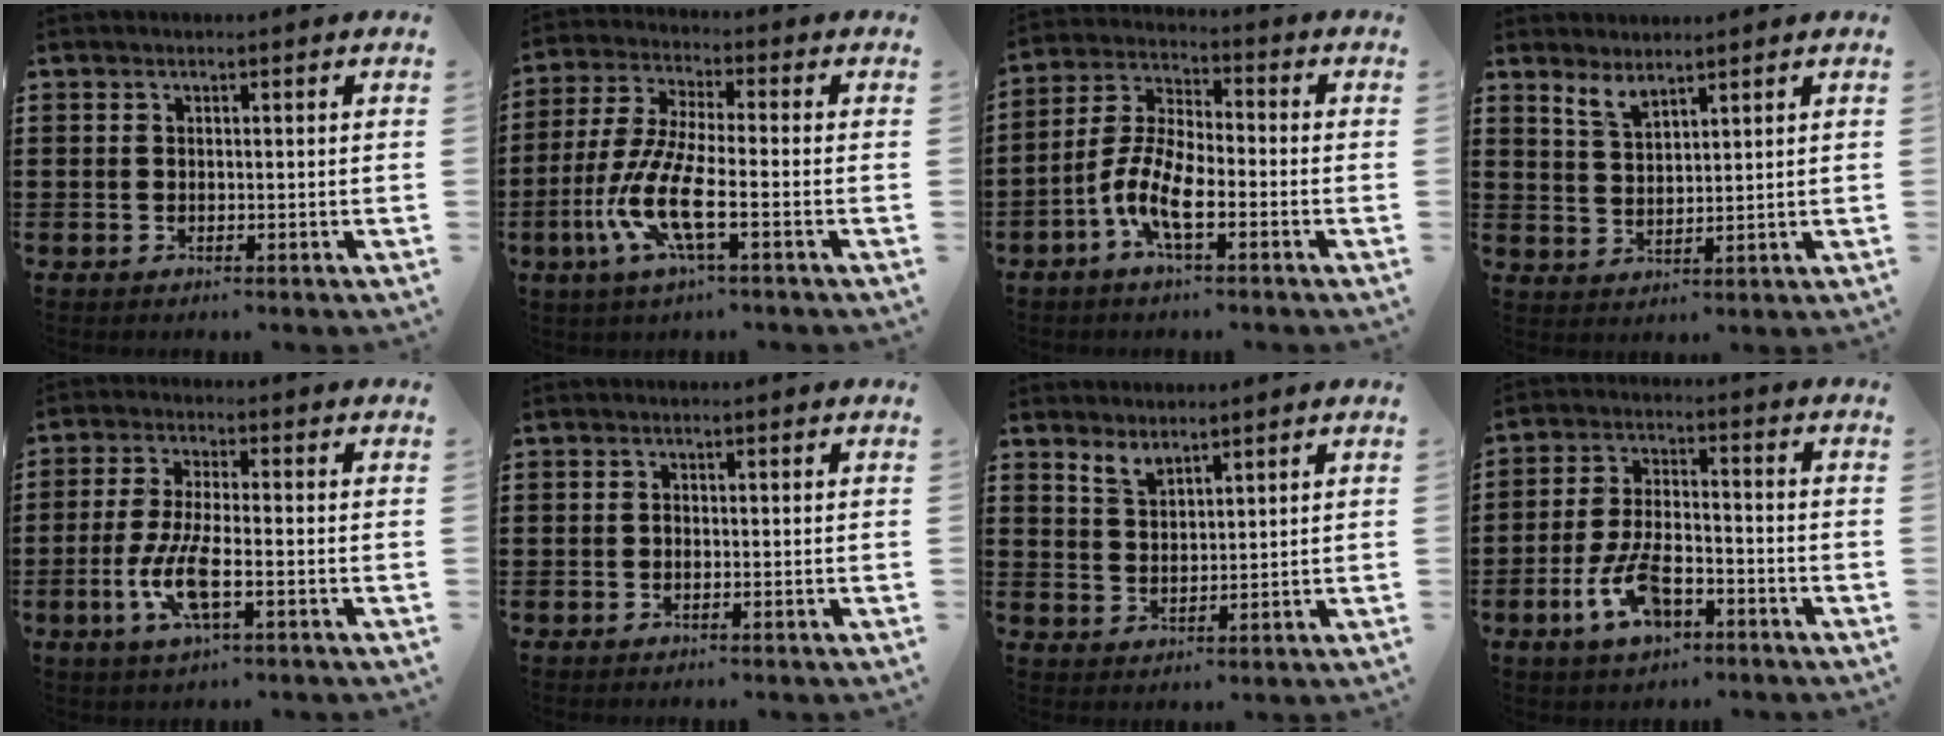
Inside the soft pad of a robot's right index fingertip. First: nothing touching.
{"total": 9.8, "force": [-4.0, 2.2, 8.6], "torque": [-0.212, -0.018, -0.085]}
{"total": 7.6, "force": [-3.4, 2.5, 6.4], "torque": [-0.162, -0.012, -0.072]}
{"total": 3.2, "force": [2.7, 0.9, 1.5], "torque": [-0.037, 0.001, 0.050]}
{"total": 7.4, "force": [-2.5, 2.0, 6.6], "torque": [-0.144, -0.012, -0.049]}
{"total": 0.6, "force": [-0.3, 0.3, 0.3], "torque": [-0.008, -0.001, -0.007]}
{"total": 2.8, "force": [2.5, 0.9, 0.9], "torque": [-0.024, 0.000, 0.048]}
{"total": 8.4, "force": [-4.0, 3.9, 6.3], "torque": [-0.141, 0.001, -0.076]}